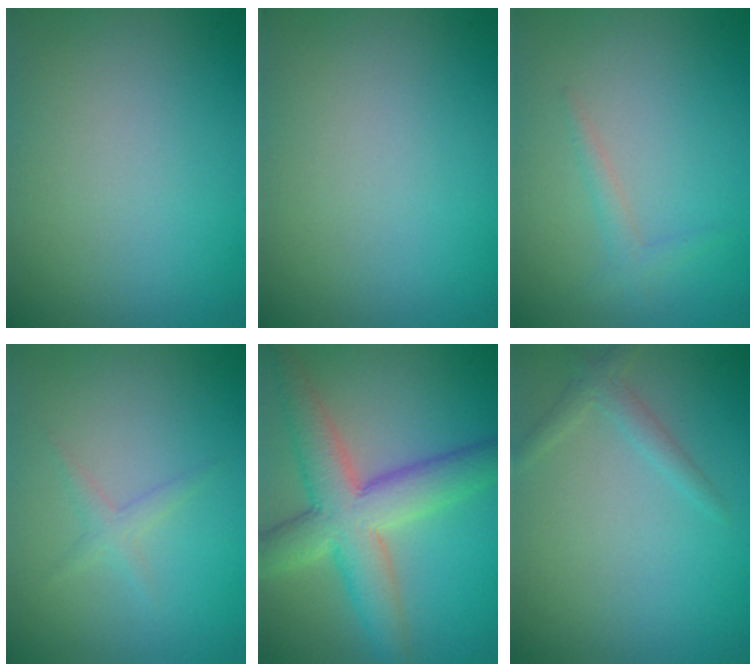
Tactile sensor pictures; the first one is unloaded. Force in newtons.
{"total": 0.0}
{"total": 1.3, "press": 1.3, "slide": 0.1}
{"total": 1.2, "press": 1.2, "slide": 0.1}
{"total": 7.8, "press": 7.8, "slide": 0.3}
{"total": 1.5, "press": 1.5, "slide": 0.1}